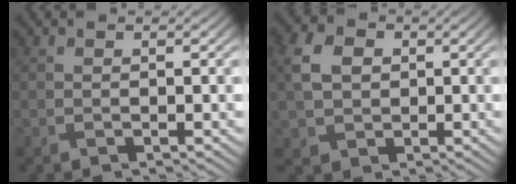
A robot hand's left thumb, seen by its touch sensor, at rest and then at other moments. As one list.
[{"total": 5.6, "force": [0.7, 4.6, 3.2], "torque": [-0.088, 0.007, 0.010]}]